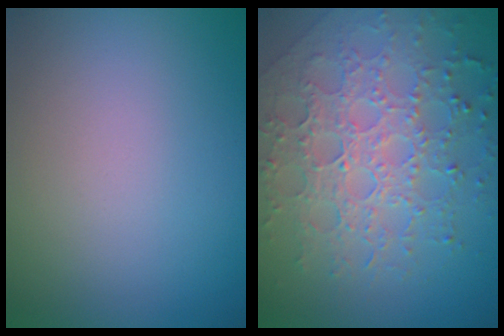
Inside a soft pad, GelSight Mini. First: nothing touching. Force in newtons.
{"total": 7.2, "press": 5.2, "slide": 5.0}